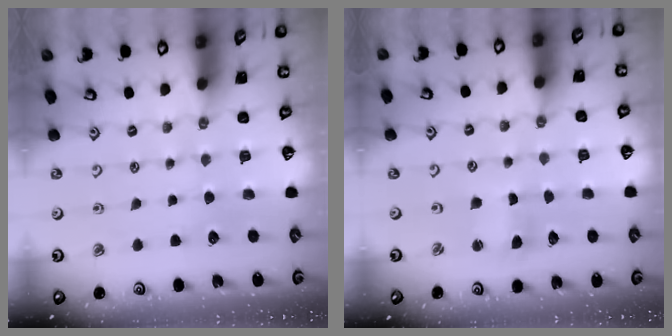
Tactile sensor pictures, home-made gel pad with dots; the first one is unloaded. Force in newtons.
{"total": 2.1, "press": 2.1, "slide": 0.3}